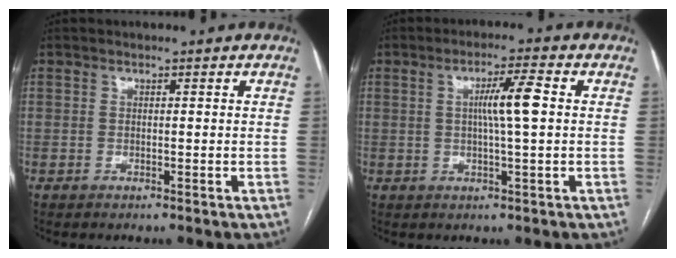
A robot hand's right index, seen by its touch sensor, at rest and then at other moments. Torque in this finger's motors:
{"motor_torque": [0.82, -0.45, 0.25, 0.13]}